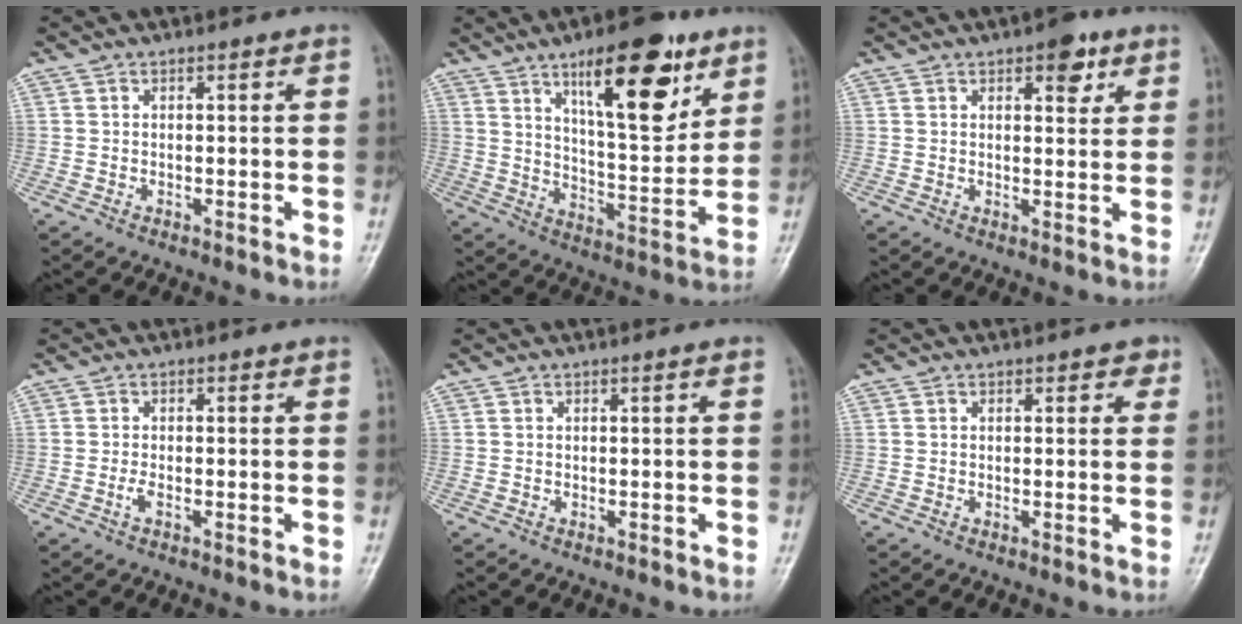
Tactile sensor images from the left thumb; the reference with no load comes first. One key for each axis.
{"total": 18.6, "fx": 10.1, "fy": 6.5, "fz": 14.2, "tx": -0.176, "ty": -0.052, "tz": 0.161}
{"total": 5.3, "fx": 2.9, "fy": 2.7, "fz": 3.6, "tx": -0.025, "ty": -0.010, "tz": 0.032}
{"total": 1.5, "fx": -0.4, "fy": 0.6, "fz": 1.3, "tx": -0.023, "ty": 0.000, "tz": -0.011}
{"total": 0.0}
{"total": 1.7, "fx": 0.9, "fy": 1.2, "fz": 0.9, "tx": 0.009, "ty": 0.000, "tz": 0.005}